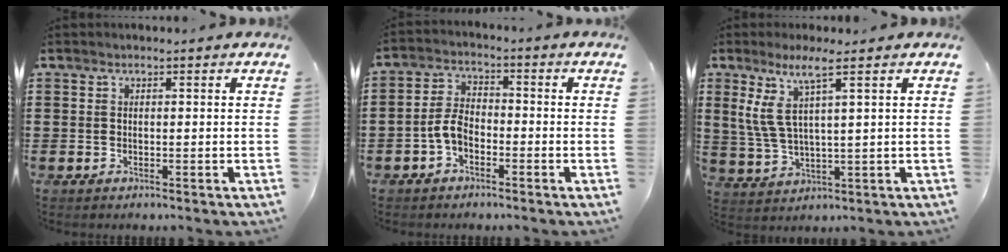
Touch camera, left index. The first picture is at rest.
{"total": 4.5, "force": [-2.3, 2.4, 3.0], "torque": [-0.081, 0.004, -0.052]}
{"total": 7.0, "force": [3.5, 0.9, 6.0], "torque": [-0.143, -0.006, 0.055]}